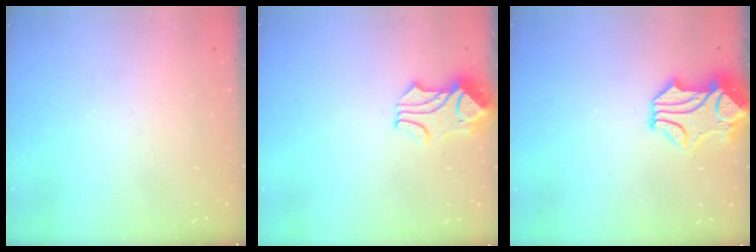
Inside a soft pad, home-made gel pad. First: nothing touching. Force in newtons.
{"total": 1.9, "press": 1.5, "slide": 1.1}
{"total": 2.1, "press": 1.6, "slide": 1.3}